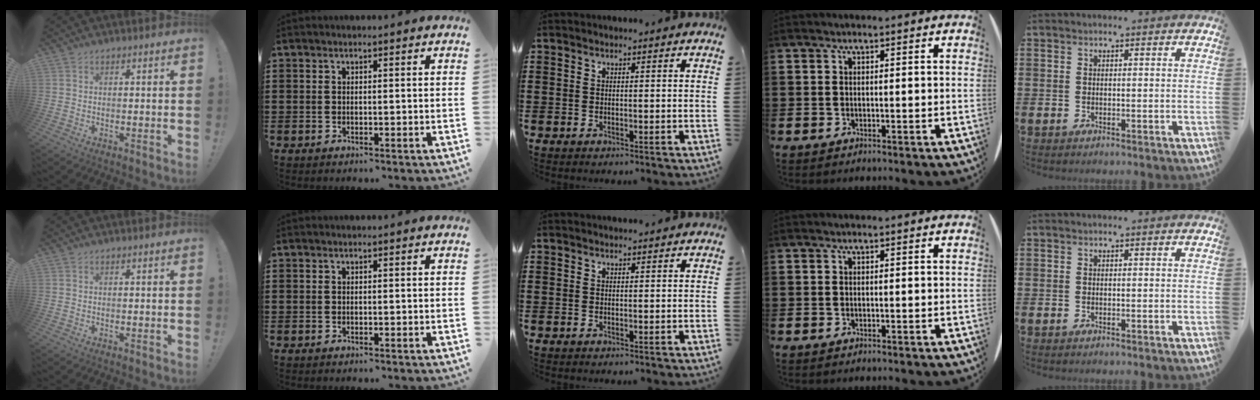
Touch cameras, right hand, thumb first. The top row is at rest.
{}